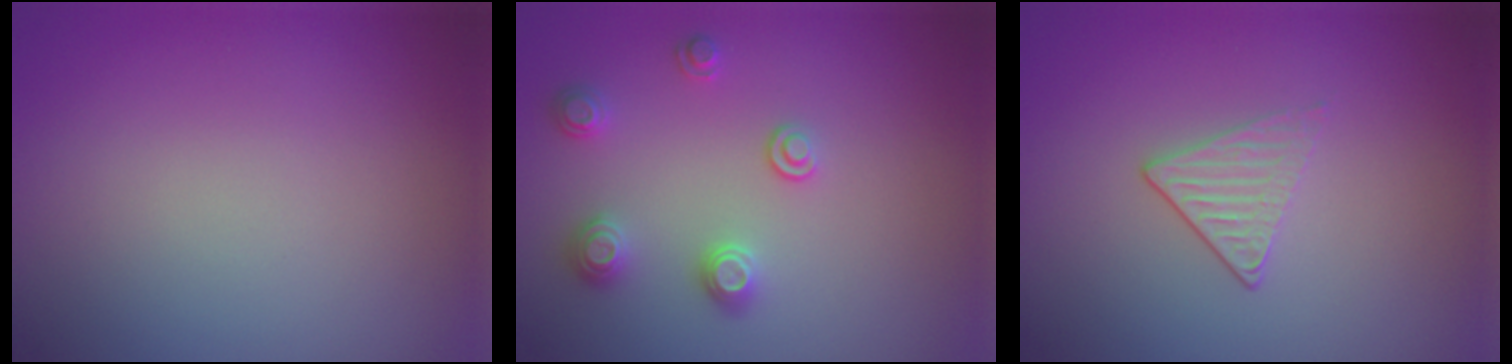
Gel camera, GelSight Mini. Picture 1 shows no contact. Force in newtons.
{"total": 2.3, "press": 2.3, "slide": 0.6}
{"total": 1.4, "press": 1.1, "slide": 0.9}